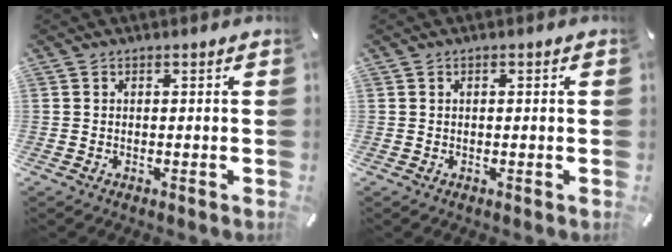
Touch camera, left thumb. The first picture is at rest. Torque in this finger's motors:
{"motor_torque": [-0.10, -0.05, 0.03, 0.09, -0.01]}